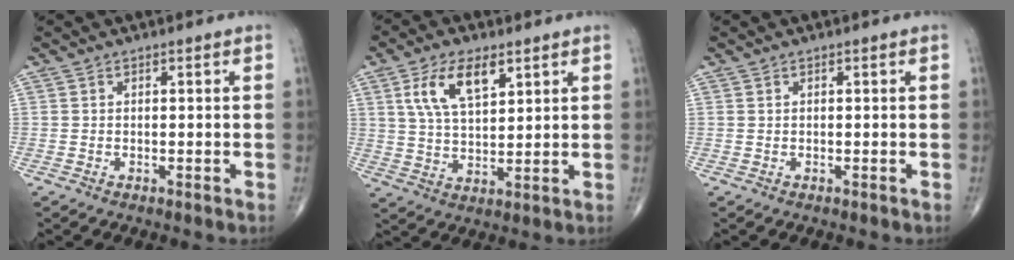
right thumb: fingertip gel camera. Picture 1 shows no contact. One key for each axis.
{"total": 9.9, "fx": 4.6, "fy": 4.6, "fz": 7.5, "tx": -0.133, "ty": -0.014, "tz": 0.090}
{"total": 0.0}